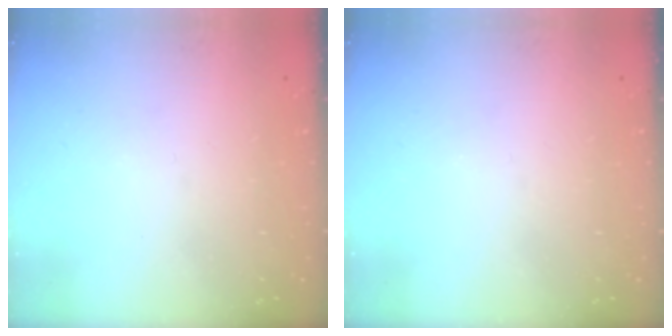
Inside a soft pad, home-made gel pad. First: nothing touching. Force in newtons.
{"total": 0.0}